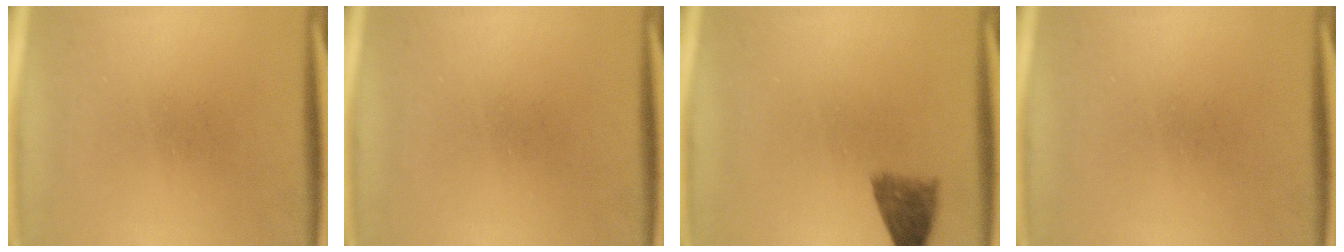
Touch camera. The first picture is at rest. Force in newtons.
{"total": 0.0}
{"total": 3.8}
{"total": 0.0}